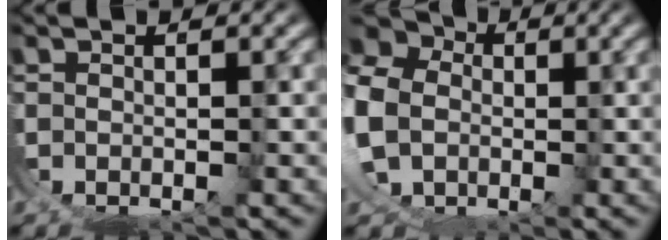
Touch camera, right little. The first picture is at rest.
{"total": 9.0, "force": [3.3, 7.6, 3.4], "torque": [-0.083, 0.009, 0.036]}